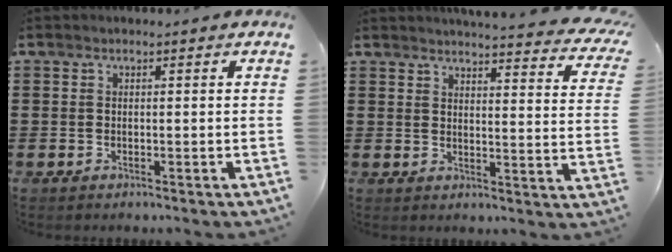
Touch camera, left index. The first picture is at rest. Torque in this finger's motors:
{"motor_torque": [2.14, 0.00, 0.48, 0.06]}